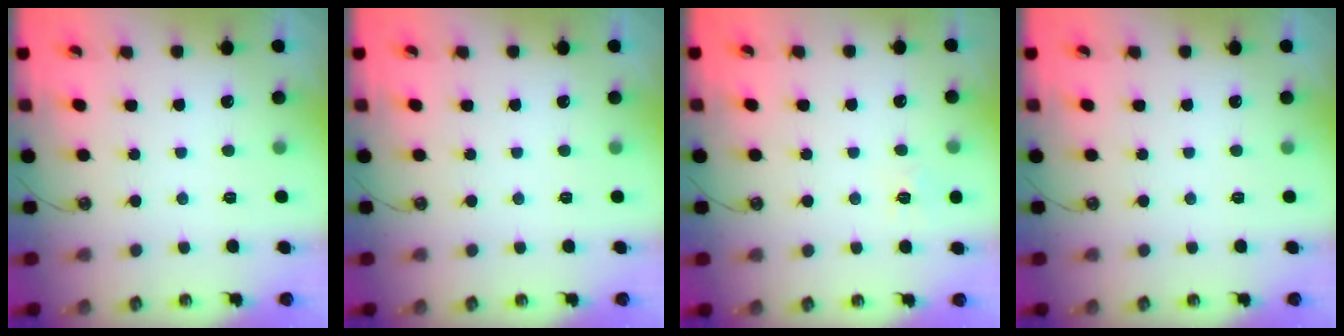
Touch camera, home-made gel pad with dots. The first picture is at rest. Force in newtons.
{"total": 0.0}
{"total": 6.5, "press": 6.5, "slide": 0.6}
{"total": 0.0}